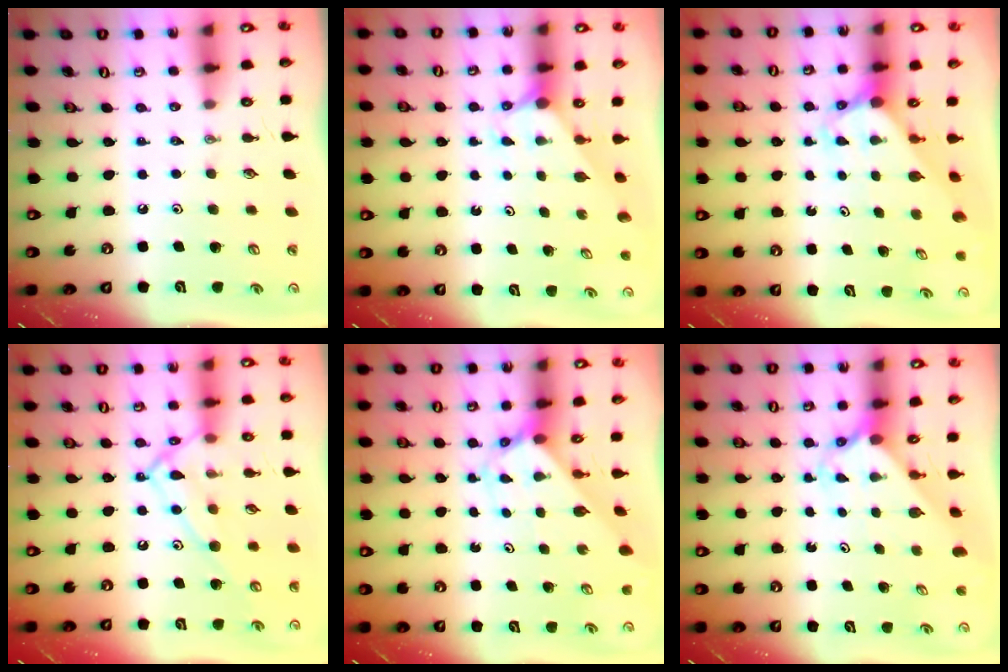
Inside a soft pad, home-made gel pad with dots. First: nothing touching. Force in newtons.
{"total": 4.2, "press": 4.2, "slide": 0.3}
{"total": 3.1, "press": 3.1, "slide": 0.2}
{"total": 12.5, "press": 12.4, "slide": 1.0}
{"total": 2.6, "press": 2.6, "slide": 0.2}
{"total": 2.4, "press": 2.4, "slide": 0.2}